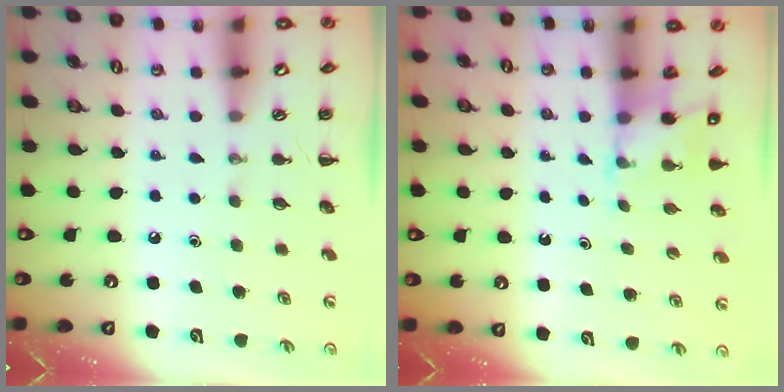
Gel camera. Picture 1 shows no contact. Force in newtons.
{"total": 3.7, "press": 3.6, "slide": 0.8}